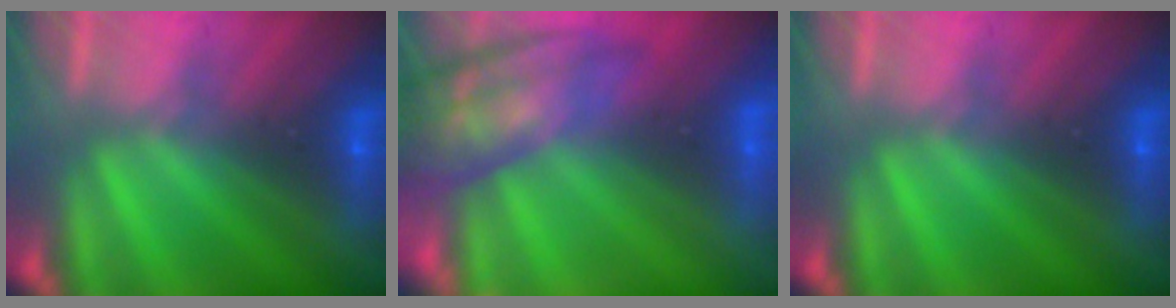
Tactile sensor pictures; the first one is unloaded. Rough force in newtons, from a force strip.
{"total": 7.8}
{"total": 0.0}